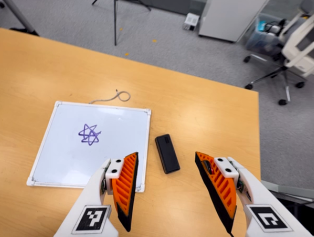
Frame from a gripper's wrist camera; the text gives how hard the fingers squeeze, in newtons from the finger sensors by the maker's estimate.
{"total": 0.0}